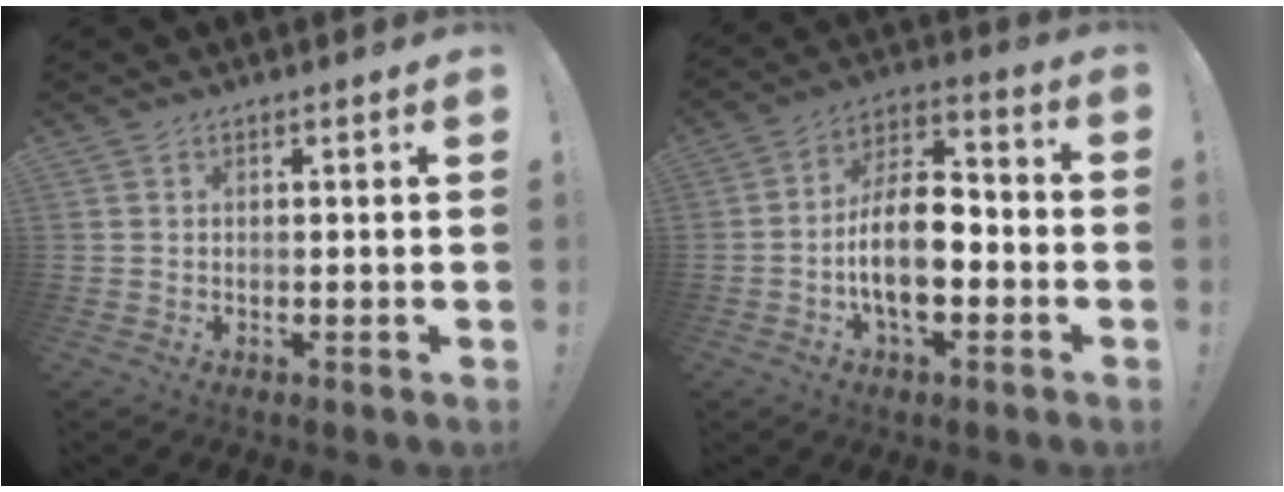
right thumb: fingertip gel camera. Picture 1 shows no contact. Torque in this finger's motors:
{"motor_torque": [2.20, 2.81, 1.41, -1.32, 0.33]}